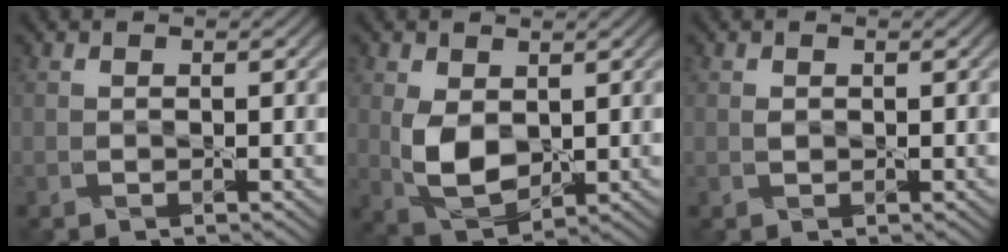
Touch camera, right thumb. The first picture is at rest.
{"total": 6.0, "force": [0.6, 3.9, 4.6], "torque": [-0.106, -0.009, 0.017]}
{"total": 0.5, "force": [0.1, 0.4, 0.3], "torque": [-0.008, -0.001, 0.001]}